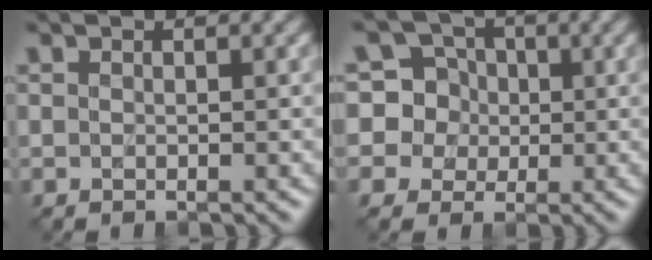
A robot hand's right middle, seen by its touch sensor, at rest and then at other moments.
{"total": 8.3, "force": [1.5, 7.9, 1.9], "torque": [-0.054, 0.040, 0.019]}